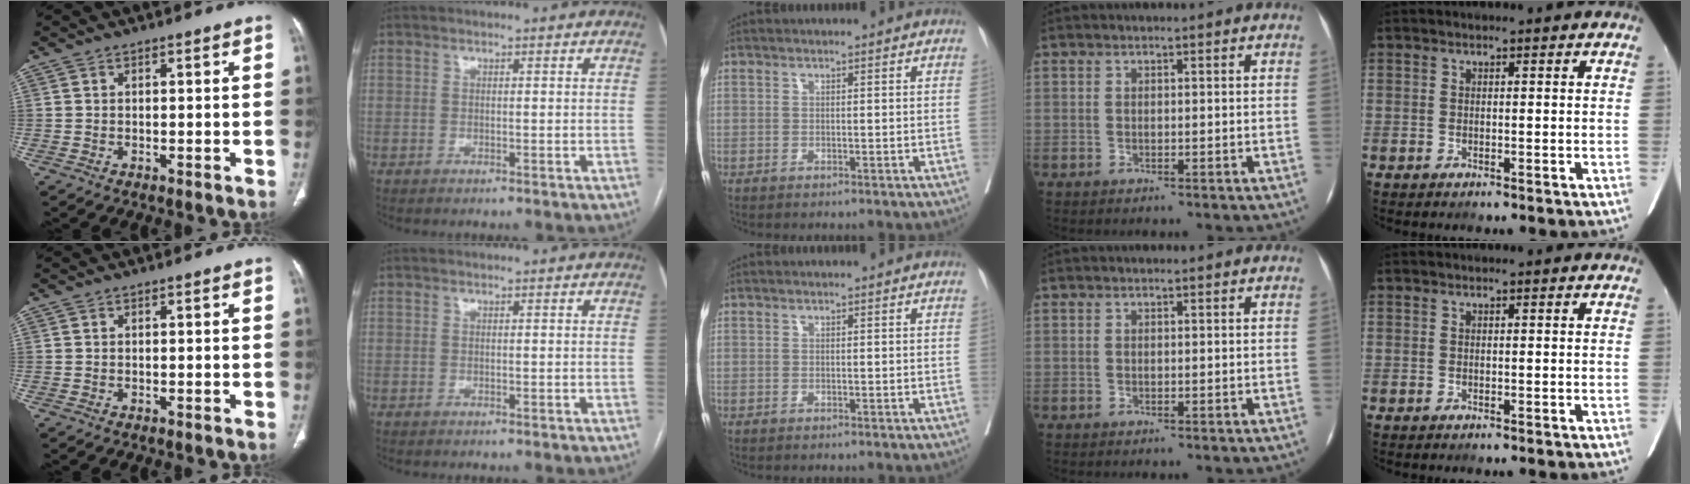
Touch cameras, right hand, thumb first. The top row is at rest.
{}